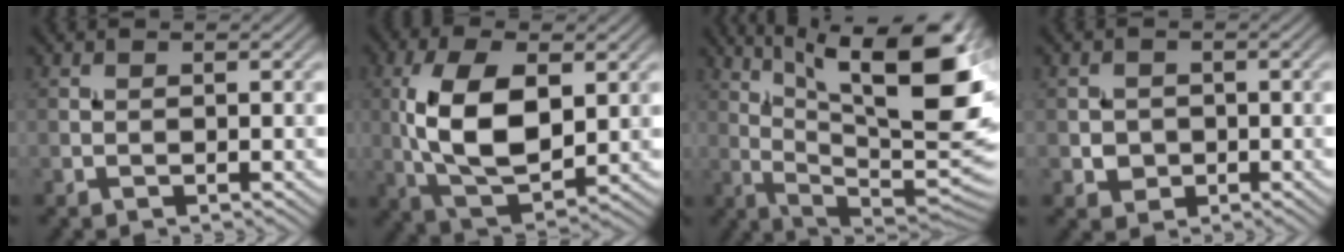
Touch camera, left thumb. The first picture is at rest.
{"total": 11.2, "force": [1.4, 5.5, 9.6], "torque": [-0.208, 0.002, 0.029]}
{"total": 18.2, "force": [7.0, 5.8, 15.7], "torque": [-0.225, 0.014, 0.122]}
{"total": 2.3, "force": [-0.4, 2.1, 0.7], "torque": [-0.013, -0.006, -0.010]}